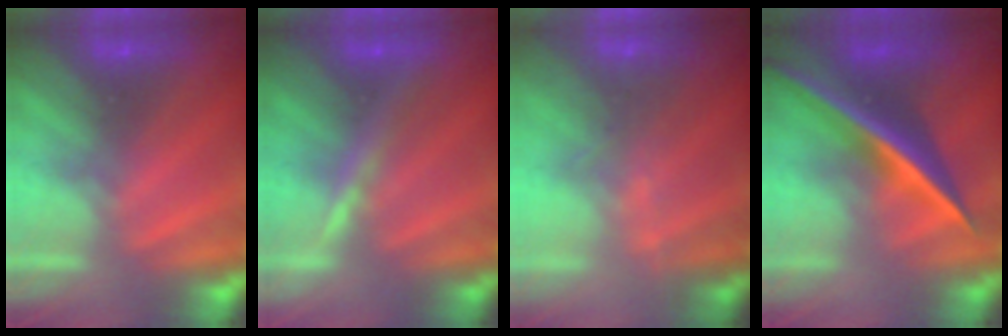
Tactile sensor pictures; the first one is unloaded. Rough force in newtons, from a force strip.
{"total": 3.4}
{"total": 7.6}
{"total": 2.6}